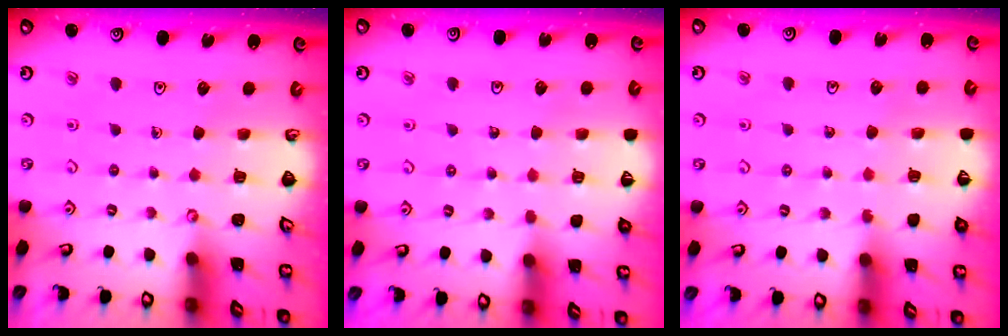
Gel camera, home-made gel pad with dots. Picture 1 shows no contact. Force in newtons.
{"total": 3.0, "press": 2.9, "slide": 0.6}
{"total": 3.8, "press": 3.6, "slide": 1.1}